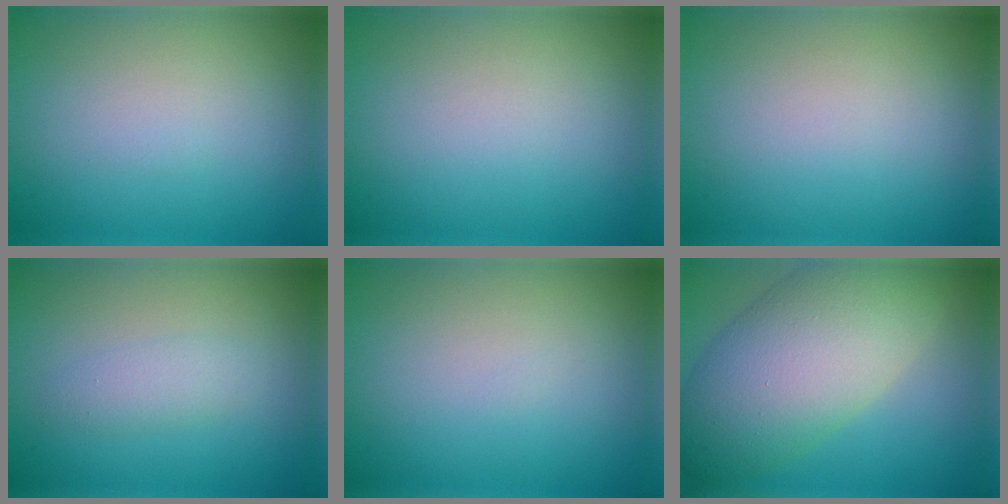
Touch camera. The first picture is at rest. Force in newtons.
{"total": 0.0}
{"total": 0.0}
{"total": 1.7, "press": 1.7, "slide": 0.0}
{"total": 0.0}
{"total": 11.2, "press": 11.2, "slide": 0.3}